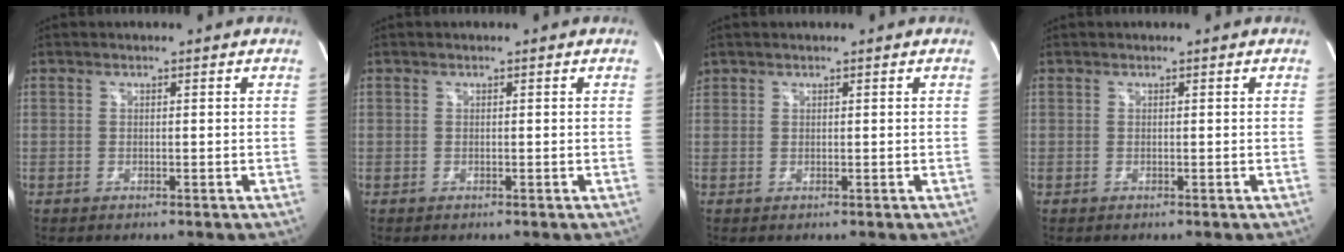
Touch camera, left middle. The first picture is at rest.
{"total": 0.0}
{"total": 0.7, "force": [0.6, 0.4, 0.0], "torque": [-0.001, 0.014, 0.013]}
{"total": 0.0}